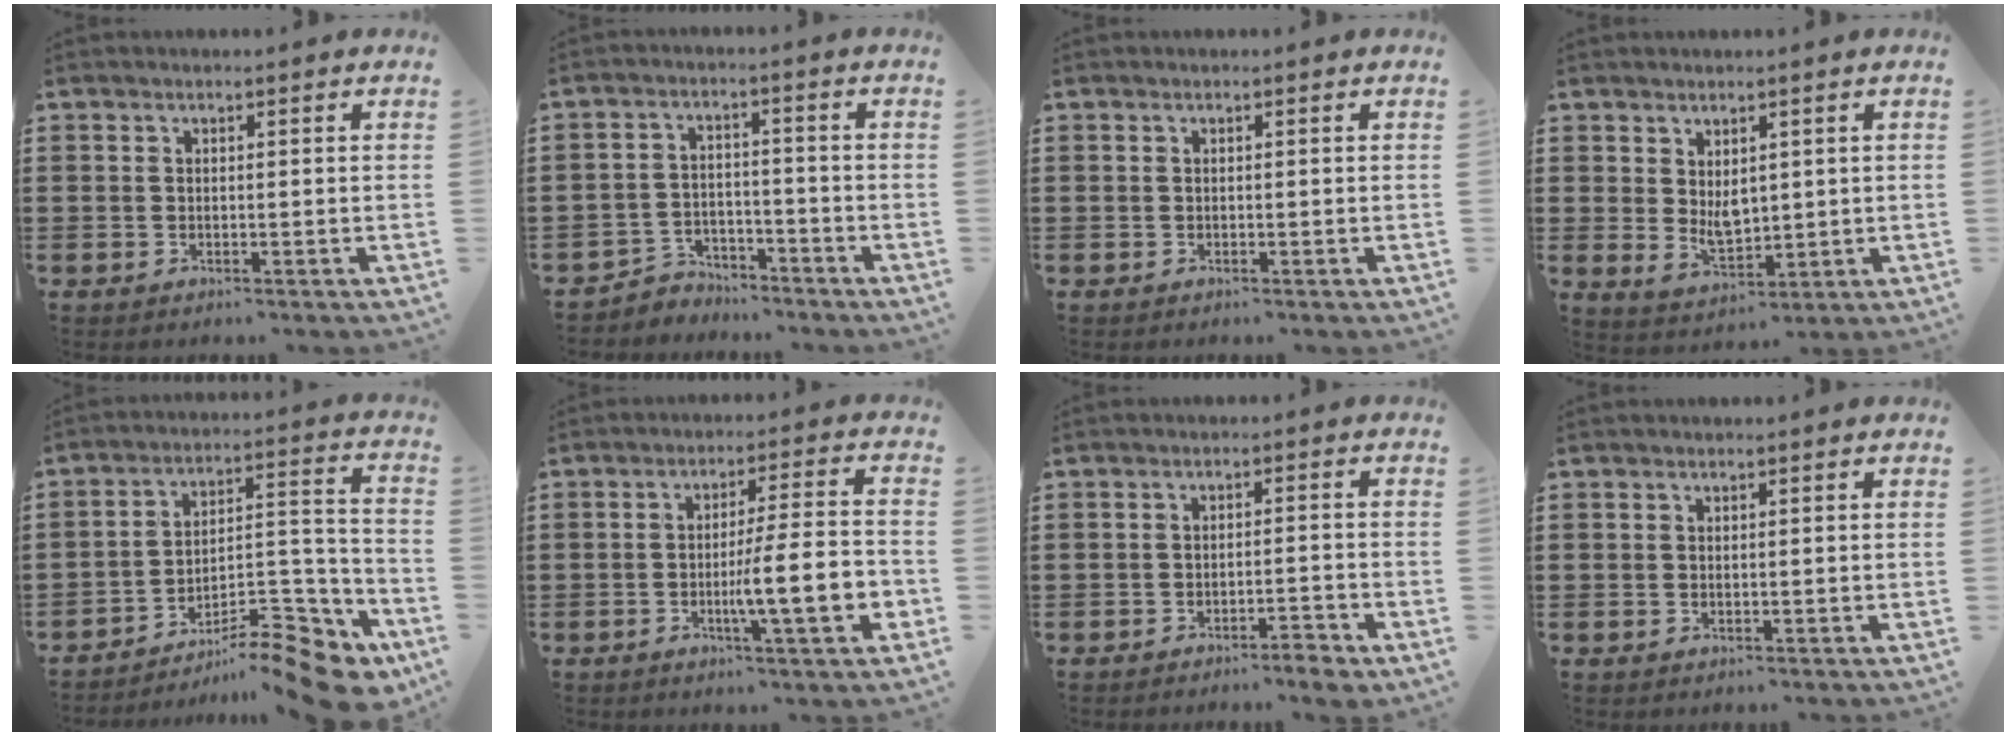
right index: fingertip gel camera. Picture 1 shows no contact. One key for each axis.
{"total": 3.7, "fx": -3.5, "fy": 1.0, "fz": -0.1, "tx": -0.008, "ty": 0.003, "tz": -0.076}
{"total": 0.0}
{"total": 3.6, "fx": 1.2, "fy": 2.4, "fz": 2.5, "tx": -0.036, "ty": -0.003, "tz": 0.020}
{"total": 12.5, "fx": -10.1, "fy": 3.0, "fz": 6.6, "tx": -0.063, "ty": 0.032, "tz": -0.188}
{"total": 10.3, "fx": -2.7, "fy": 1.1, "fz": 9.8, "tx": -0.161, "ty": -0.011, "tz": -0.050}
{"total": 3.3, "fx": -2.8, "fy": 0.0, "fz": 1.7, "tx": -0.028, "ty": -0.001, "tz": -0.054}
{"total": 0.0}